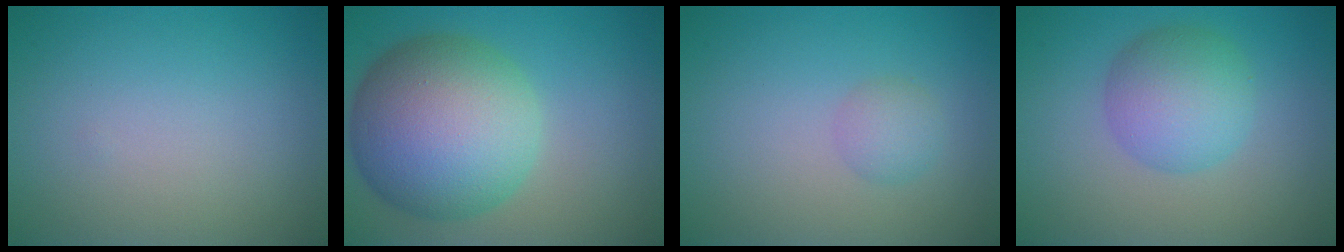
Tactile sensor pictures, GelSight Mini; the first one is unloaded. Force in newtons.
{"total": 12.5, "press": 12.4, "slide": 0.4}
{"total": 1.6, "press": 1.6, "slide": 0.1}
{"total": 5.0, "press": 5.0, "slide": 0.1}